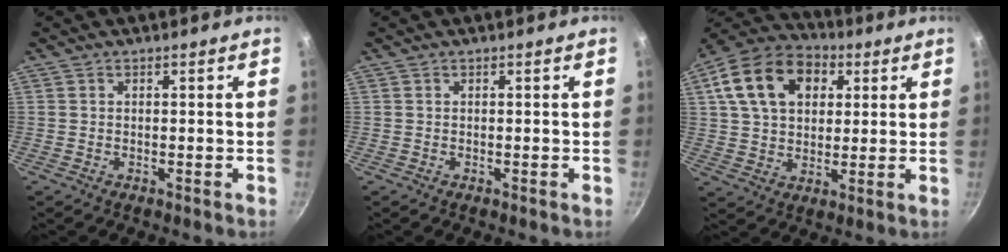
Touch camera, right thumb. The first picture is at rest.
{"total": 0.0}
{"total": 18.0, "force": [5.8, 12.6, 11.5], "torque": [-0.184, 0.014, 0.088]}